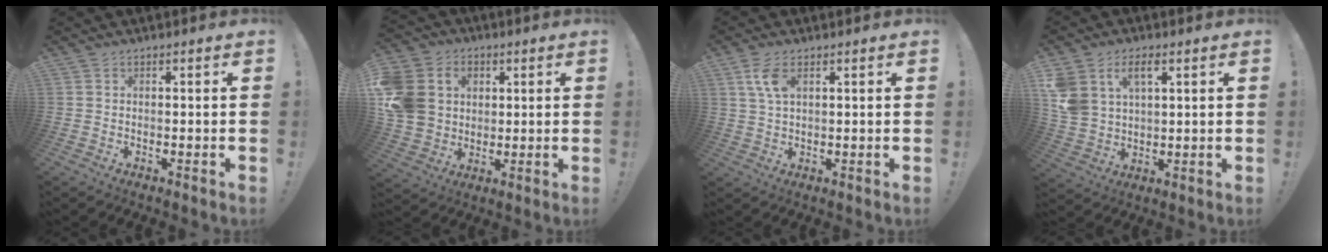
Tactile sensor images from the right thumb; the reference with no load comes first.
{"total": 14.2, "force": [2.2, 12.5, 6.4], "torque": [-0.121, 0.005, 0.052]}
{"total": 6.1, "force": [2.5, 2.9, 4.7], "torque": [-0.096, -0.004, 0.045]}
{"total": 9.3, "force": [4.6, 6.1, 5.4], "torque": [-0.119, -0.014, 0.088]}